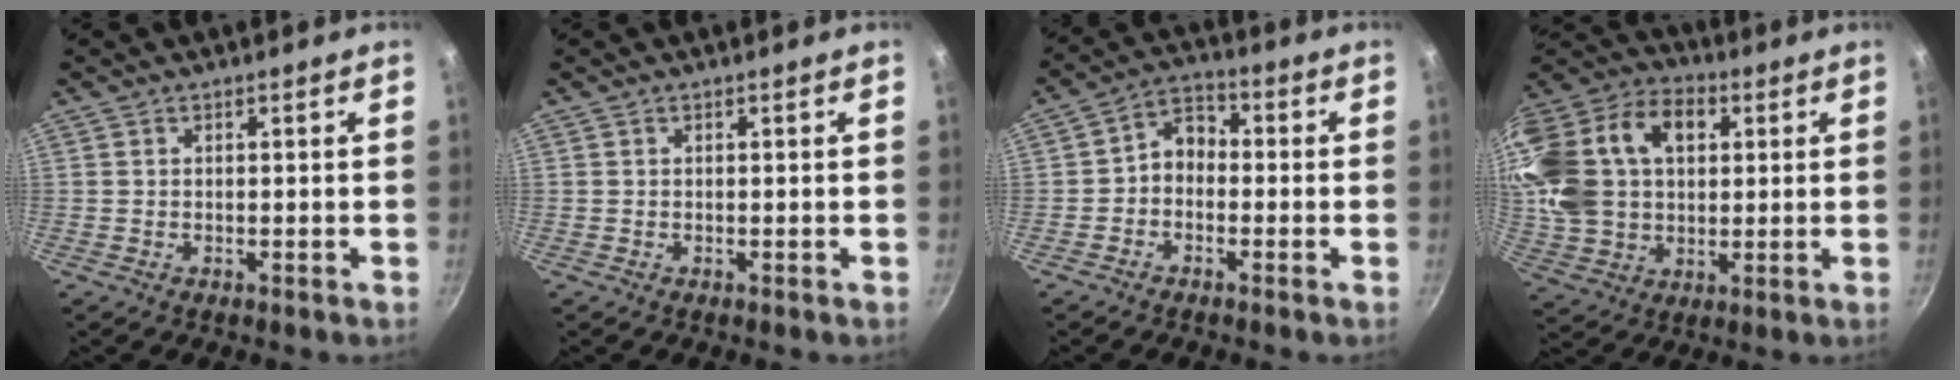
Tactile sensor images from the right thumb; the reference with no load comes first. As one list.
[{"total": 0.0}, {"total": 5.5, "force": [-1.2, 4.2, 3.3], "torque": [-0.036, 0.029, -0.035]}, {"total": 24.6, "force": [6.0, 17.3, 16.5], "torque": [-0.334, 0.026, 0.104]}]